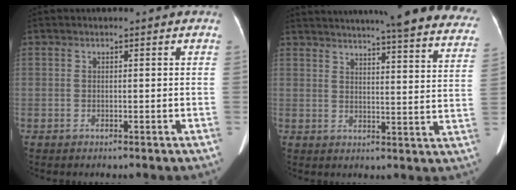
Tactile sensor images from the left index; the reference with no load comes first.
{"total": 32.3, "force": [29.1, 3.0, 13.7], "torque": [-0.182, -0.071, 0.337]}